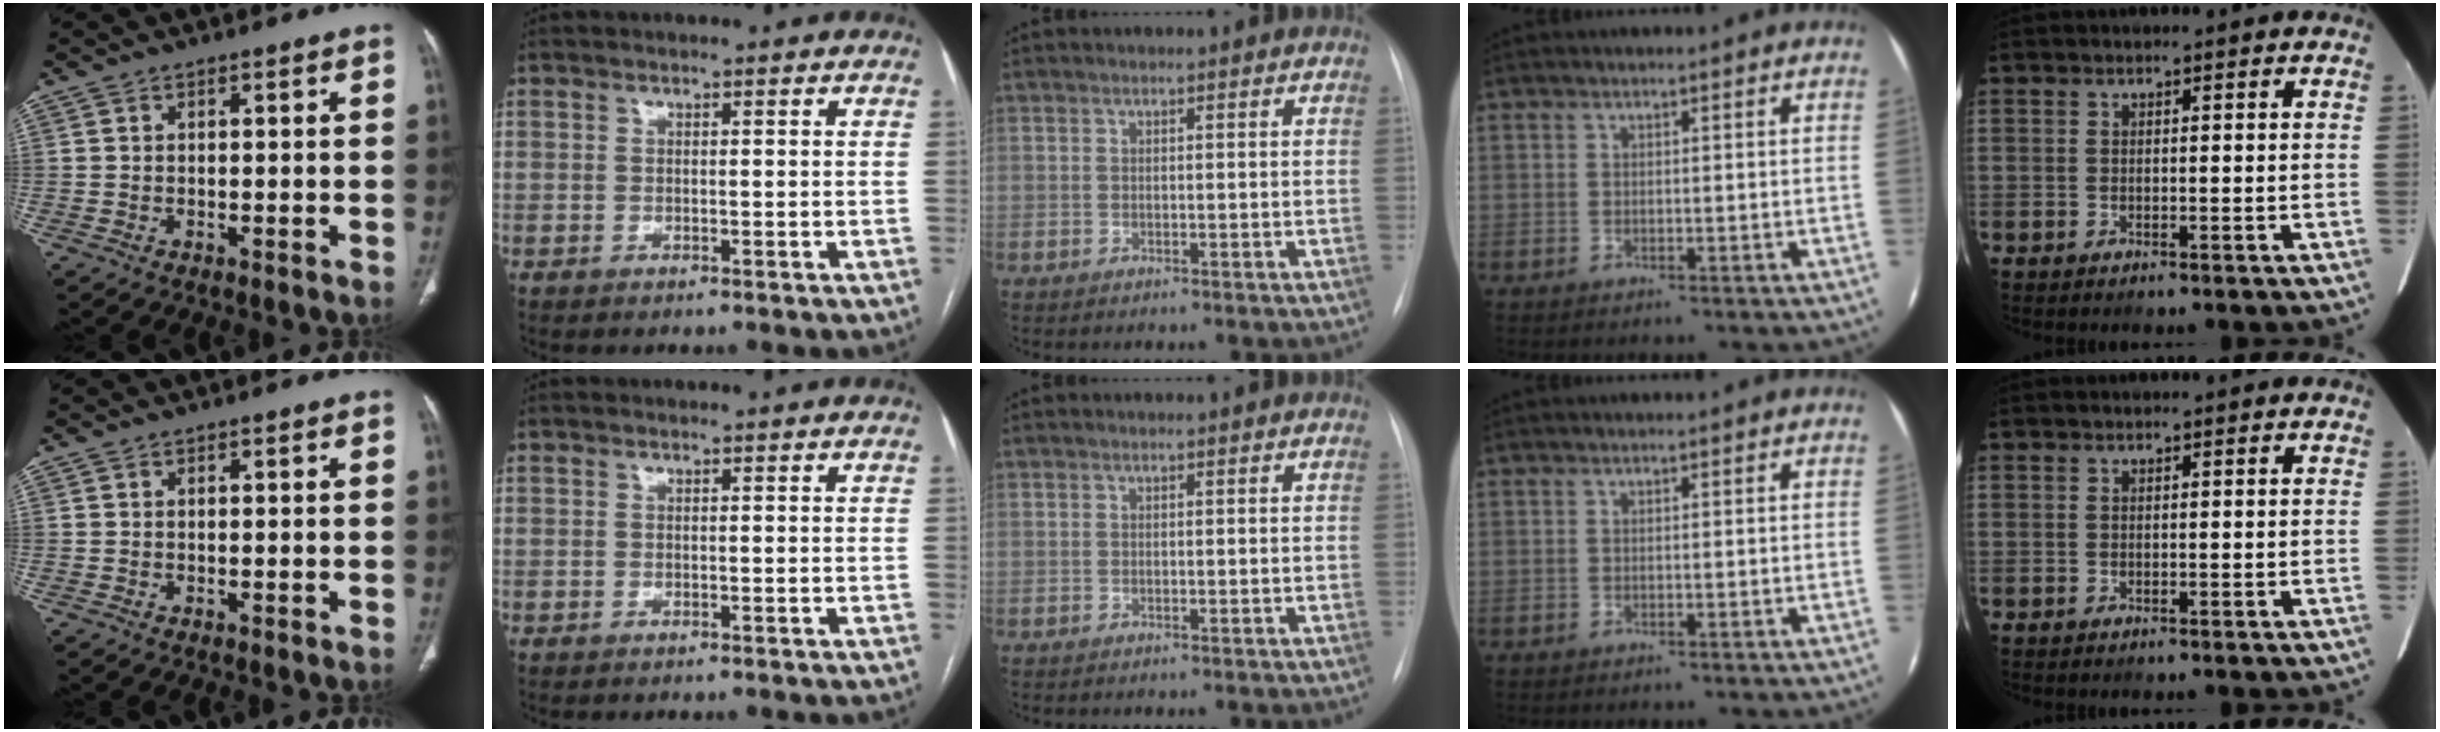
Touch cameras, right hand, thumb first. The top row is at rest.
{}